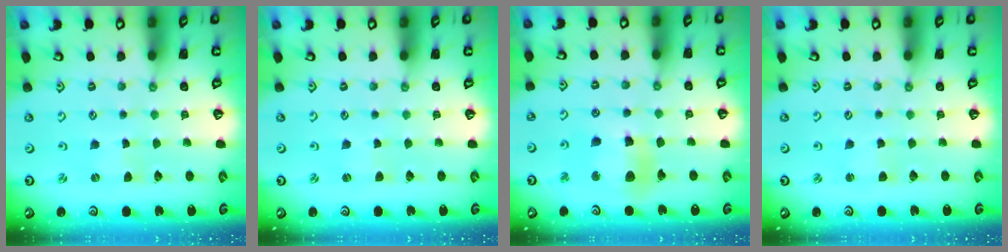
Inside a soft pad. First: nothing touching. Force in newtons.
{"total": 1.5, "press": 1.4, "slide": 0.2}
{"total": 10.3, "press": 10.2, "slide": 1.4}
{"total": 1.5, "press": 1.5, "slide": 0.2}